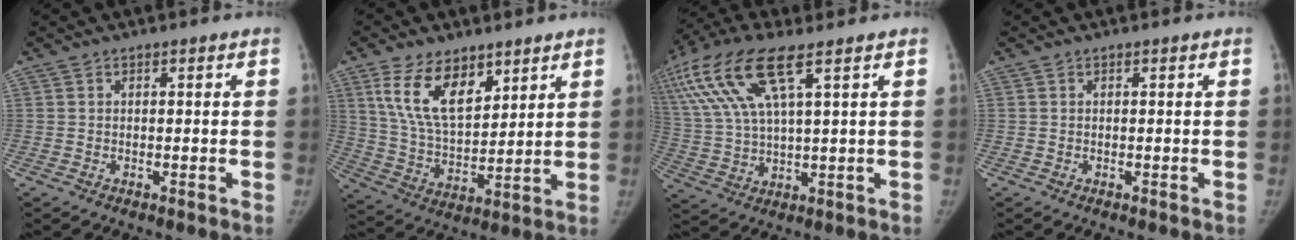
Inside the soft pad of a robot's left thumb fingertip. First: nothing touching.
{"total": 14.0, "force": [7.7, 7.3, 9.1], "torque": [-0.137, -0.038, 0.157]}
{"total": 19.9, "force": [9.6, 6.8, 16.1], "torque": [-0.389, 0.007, 0.187]}
{"total": 0.0}